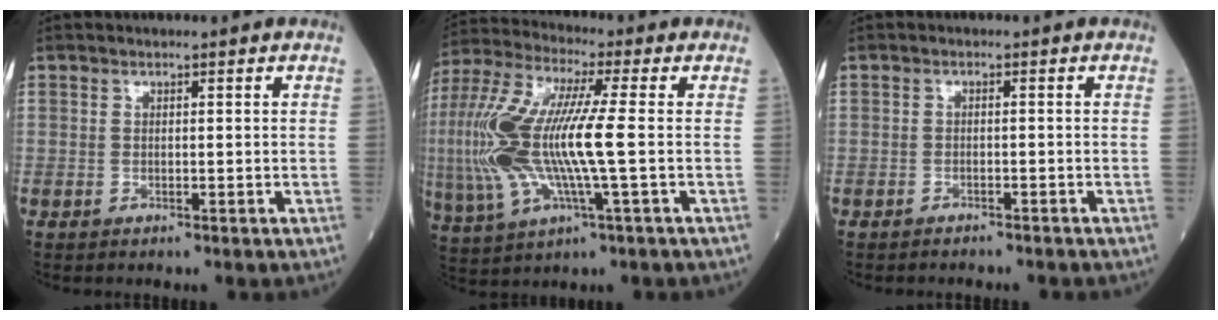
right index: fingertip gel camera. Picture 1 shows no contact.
{"total": 18.8, "force": [-0.9, 3.7, 18.4], "torque": [-0.429, 0.002, -0.016]}
{"total": 4.1, "force": [-3.6, 1.2, 1.4], "torque": [-0.023, -0.004, -0.043]}